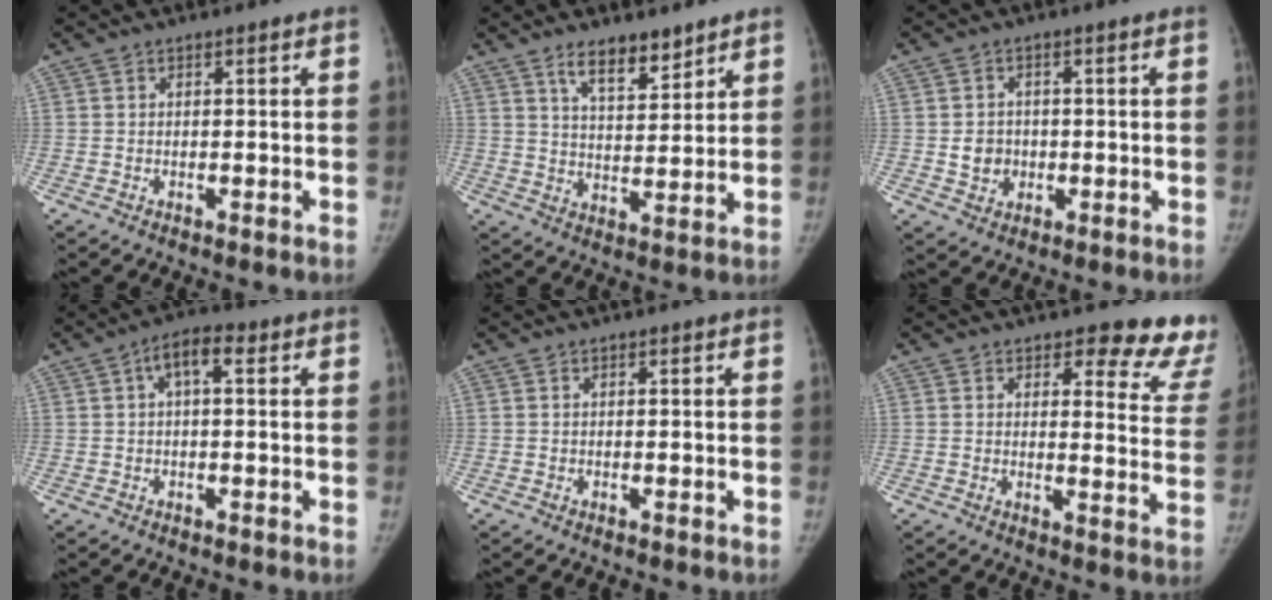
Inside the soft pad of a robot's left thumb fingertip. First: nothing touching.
{"total": 7.7, "force": [5.7, 2.9, 4.3], "torque": [-0.046, -0.044, 0.098]}
{"total": 4.3, "force": [-0.4, 3.9, 1.8], "torque": [-0.010, 0.004, -0.002]}
{"total": 4.8, "force": [1.3, 2.0, 4.1], "torque": [-0.070, 0.018, 0.015]}
{"total": 0.0}
{"total": 13.1, "force": [12.0, 4.3, 3.2], "torque": [0.020, -0.110, 0.103]}